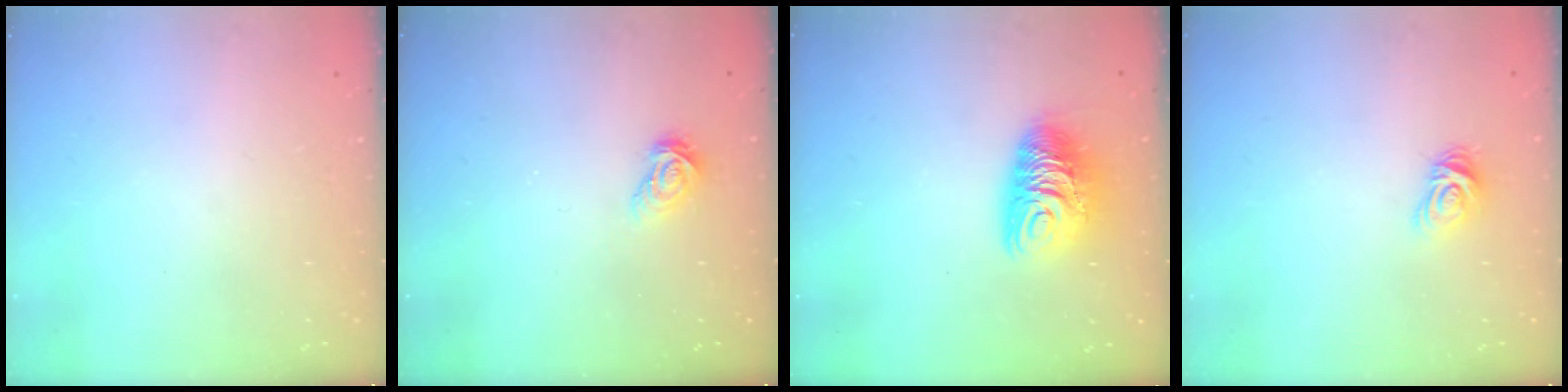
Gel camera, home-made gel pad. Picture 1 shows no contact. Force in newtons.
{"total": 5.5, "press": 5.5, "slide": 0.0}
{"total": 9.5, "press": 9.5, "slide": 1.0}
{"total": 6.9, "press": 6.9, "slide": 0.5}